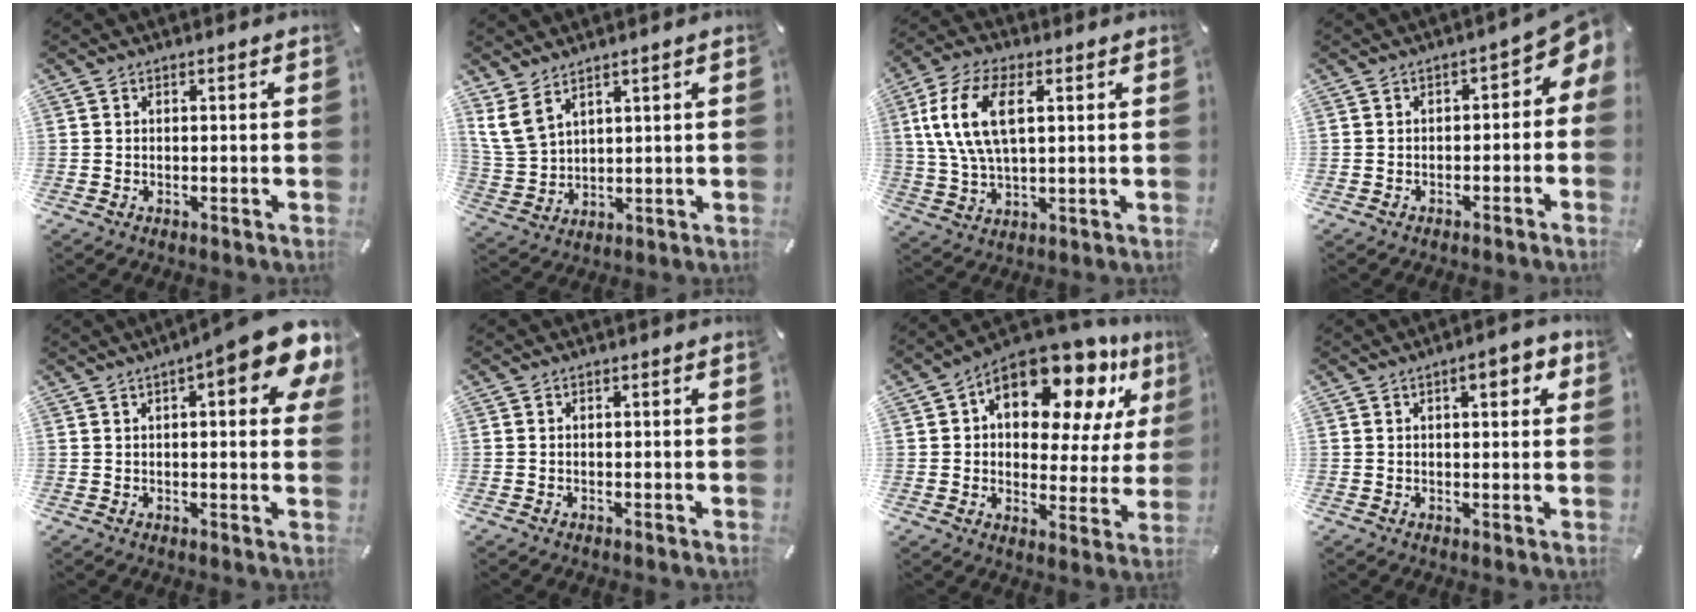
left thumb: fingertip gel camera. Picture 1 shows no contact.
{"total": 7.4, "force": [5.1, 4.0, 3.6], "torque": [-0.098, -0.019, 0.096]}
{"total": 12.9, "force": [3.8, 6.4, 10.6], "torque": [-0.237, 0.003, 0.065]}
{"total": 5.1, "force": [0.3, 3.2, 4.0], "torque": [-0.055, -0.007, -0.003]}
{"total": 13.4, "force": [6.4, 3.5, 11.2], "torque": [-0.144, -0.034, 0.099]}
{"total": 0.0}
{"total": 17.4, "force": [10.3, 9.0, 10.8], "torque": [-0.164, -0.068, 0.173]}
{"total": 5.3, "force": [2.4, 2.0, 4.3], "torque": [-0.057, -0.004, 0.033]}